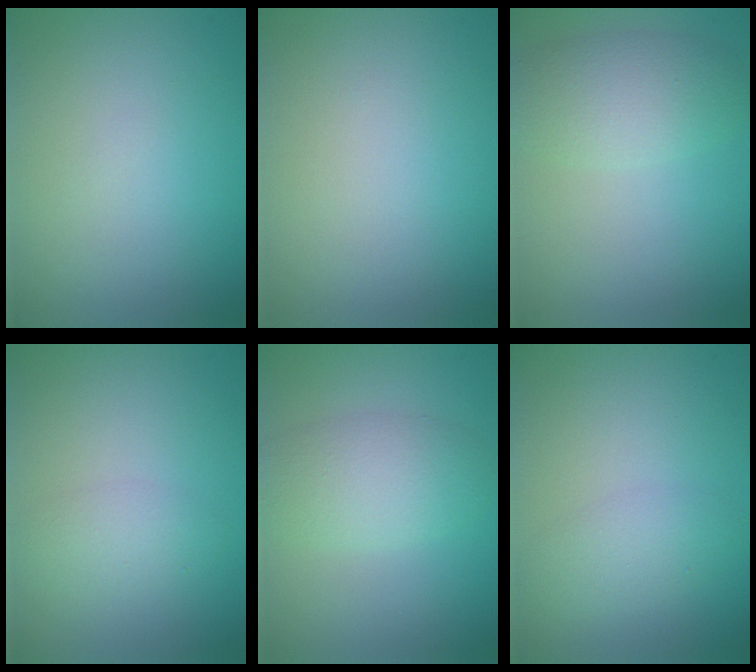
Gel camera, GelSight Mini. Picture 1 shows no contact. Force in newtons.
{"total": 0.0}
{"total": 3.9, "press": 3.9, "slide": 0.1}
{"total": 1.8, "press": 1.8, "slide": 0.2}
{"total": 3.7, "press": 3.7, "slide": 0.1}
{"total": 2.2, "press": 2.2, "slide": 0.1}